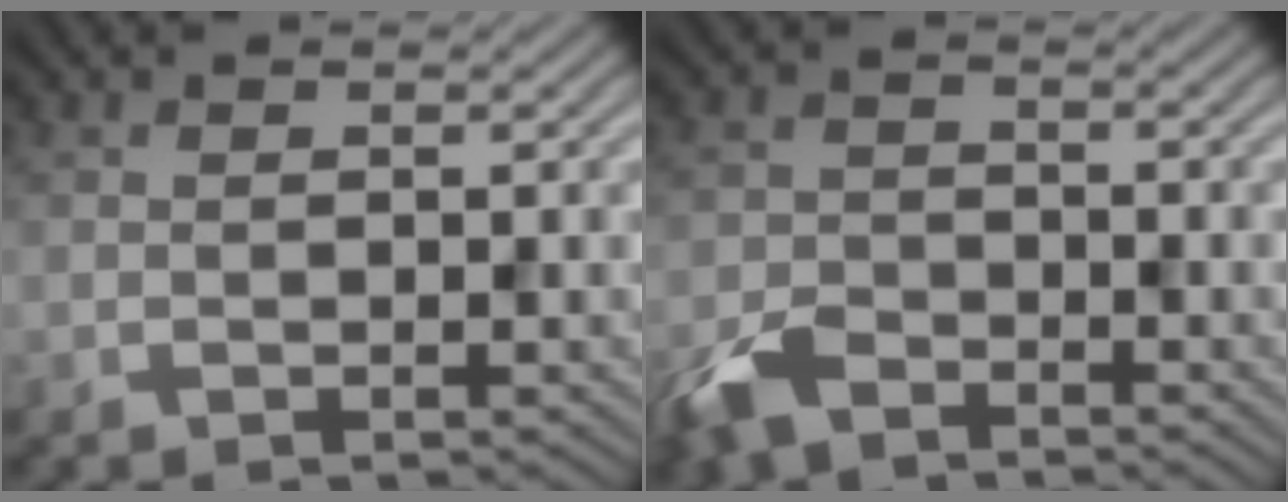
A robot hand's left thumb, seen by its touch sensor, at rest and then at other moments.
{"total": 4.9, "force": [-3.8, 2.3, 2.3], "torque": [-0.051, -0.008, -0.083]}